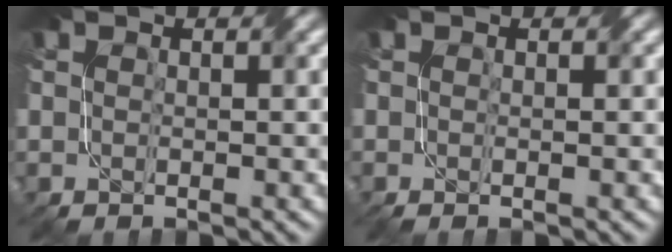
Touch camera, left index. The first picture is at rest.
{"total": 0.6, "force": [-0.2, -0.1, 0.5], "torque": [-0.010, -0.004, -0.004]}